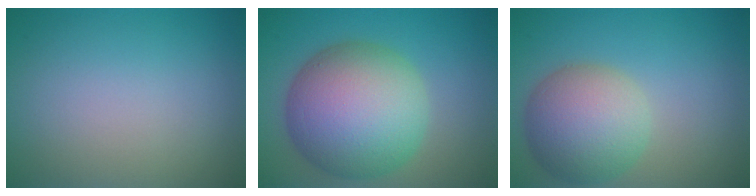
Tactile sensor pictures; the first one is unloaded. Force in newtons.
{"total": 12.6, "press": 12.5, "slide": 0.4}
{"total": 7.1, "press": 7.1, "slide": 0.4}